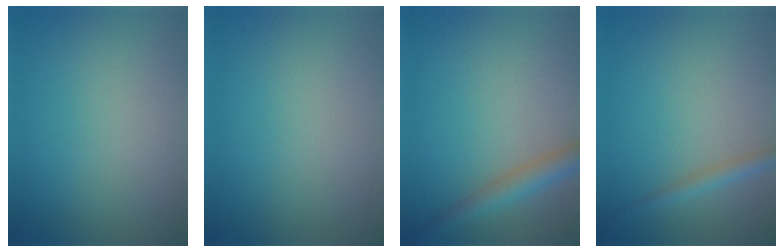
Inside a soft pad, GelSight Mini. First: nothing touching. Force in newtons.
{"total": 0.0}
{"total": 2.8, "press": 2.8, "slide": 0.1}
{"total": 1.5, "press": 1.5, "slide": 0.0}